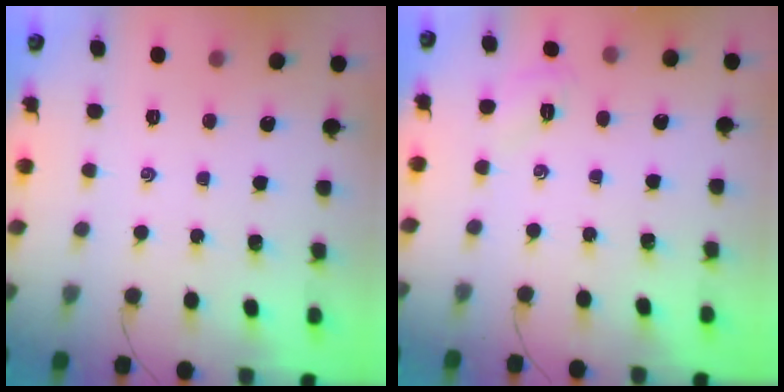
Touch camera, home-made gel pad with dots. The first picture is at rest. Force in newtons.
{"total": 3.6, "press": 3.5, "slide": 1.0}